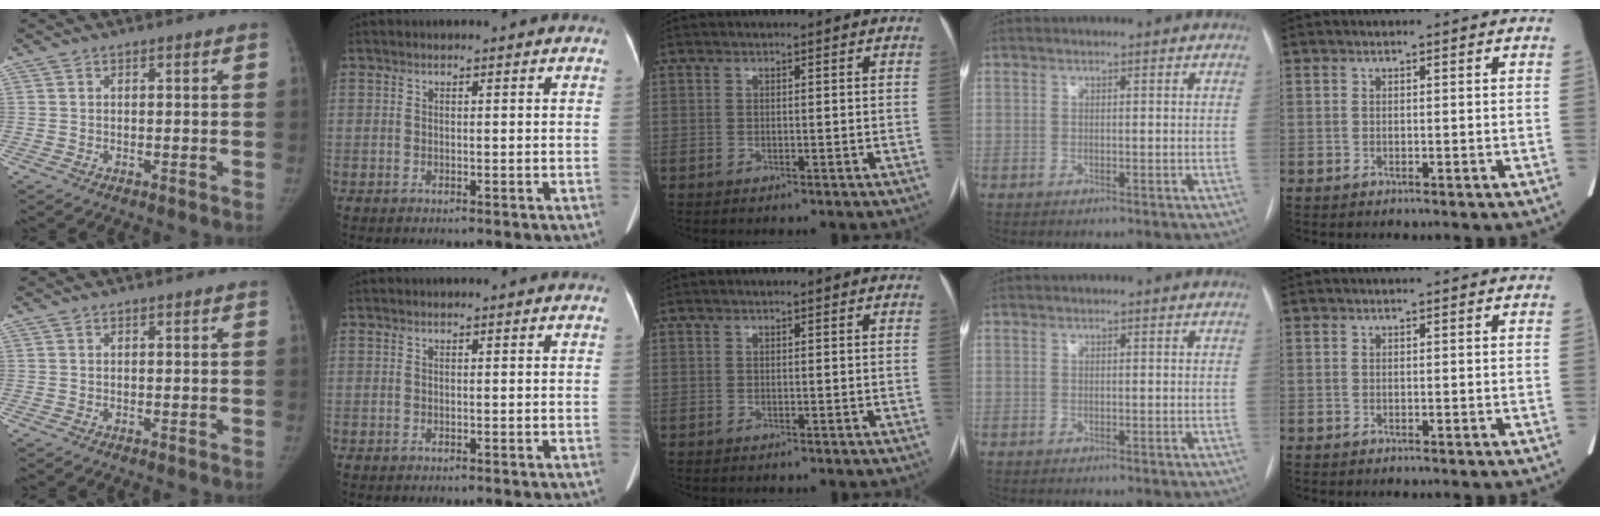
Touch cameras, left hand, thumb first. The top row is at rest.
{}